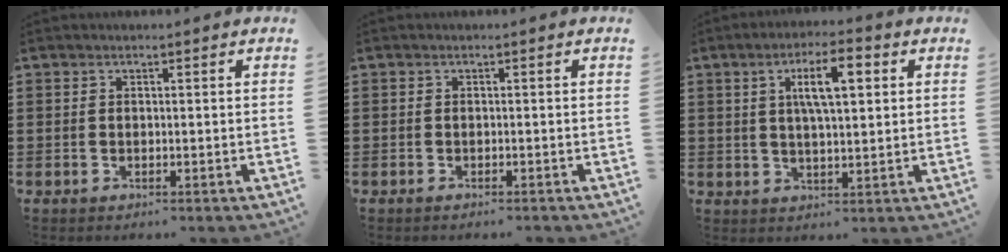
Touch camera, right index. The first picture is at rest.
{"total": 0.5, "force": [-0.5, 0.1, 0.2], "torque": [-0.005, -0.003, -0.009]}
{"total": 7.7, "force": [2.3, 2.2, 7.0], "torque": [-0.133, 0.007, 0.034]}